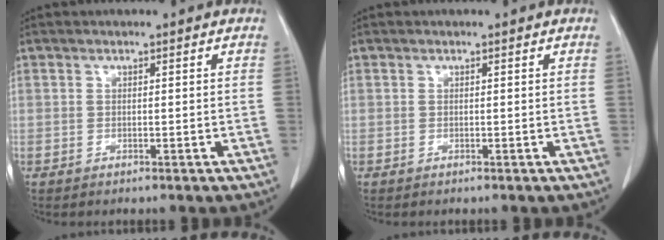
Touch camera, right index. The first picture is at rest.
{"total": 0.0}